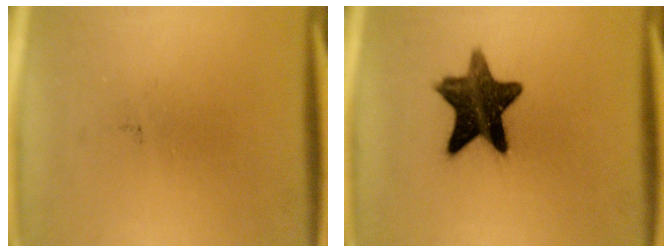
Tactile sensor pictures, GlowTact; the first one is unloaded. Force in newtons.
{"total": 12.8}